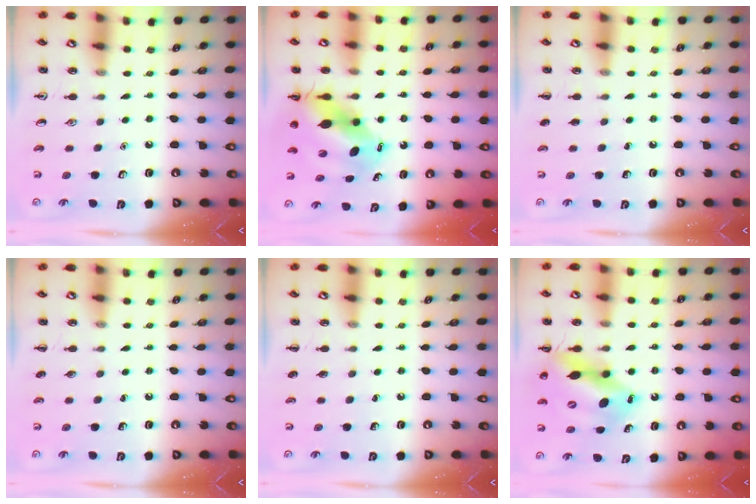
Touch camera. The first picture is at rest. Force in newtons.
{"total": 11.5, "press": 10.9, "slide": 3.6}
{"total": 0.0}
{"total": 0.0}
{"total": 0.0}
{"total": 14.7, "press": 14.1, "slide": 3.9}